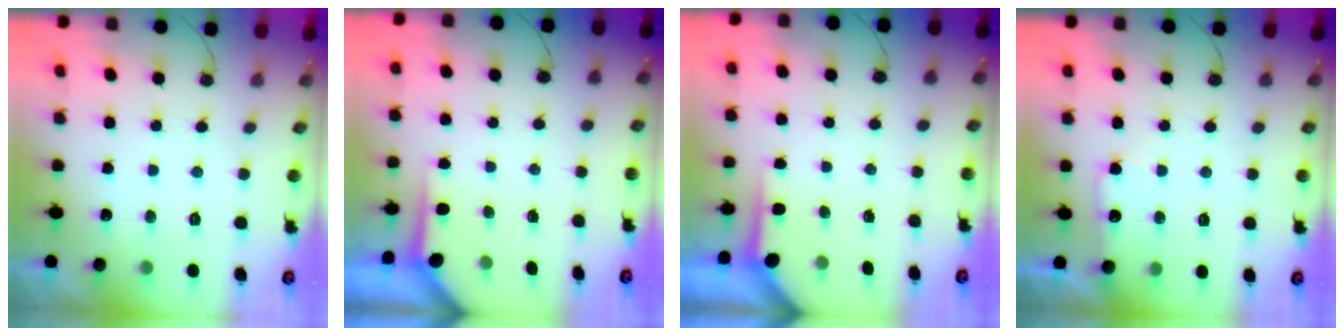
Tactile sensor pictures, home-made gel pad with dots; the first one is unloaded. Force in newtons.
{"total": 3.7, "press": 3.7, "slide": 0.4}
{"total": 3.7, "press": 3.7, "slide": 0.5}
{"total": 7.1, "press": 7.1, "slide": 0.8}